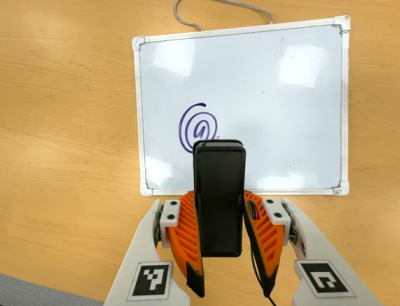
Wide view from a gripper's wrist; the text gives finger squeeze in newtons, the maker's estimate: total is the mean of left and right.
{"total": 4.7, "left": 3.2, "right": 6.2}